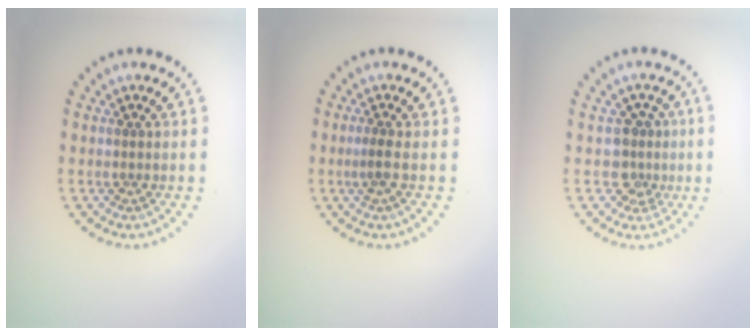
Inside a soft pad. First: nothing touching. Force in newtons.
{"total": 1.2, "press": 0.8, "slide": 0.9}
{"total": 2.4, "press": 1.9, "slide": 1.5}